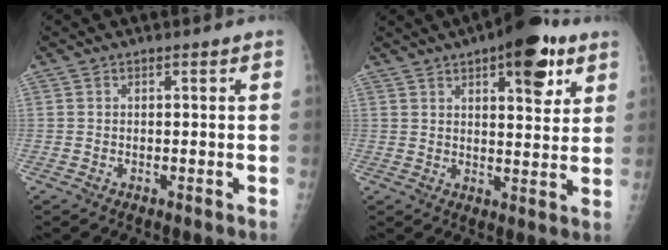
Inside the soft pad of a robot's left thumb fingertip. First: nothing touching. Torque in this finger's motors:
{"motor_torque": [2.32, 1.11, 1.52, -0.70, 0.27]}